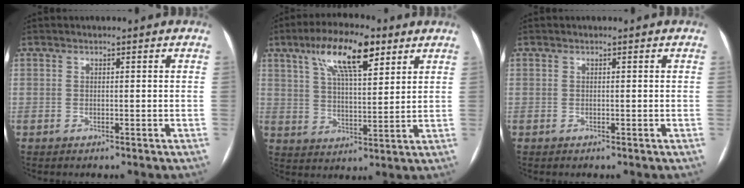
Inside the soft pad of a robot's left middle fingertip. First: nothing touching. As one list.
[{"total": 11.9, "force": [6.6, 3.5, 9.3], "torque": [-0.167, 0.017, 0.115]}, {"total": 0.0}]